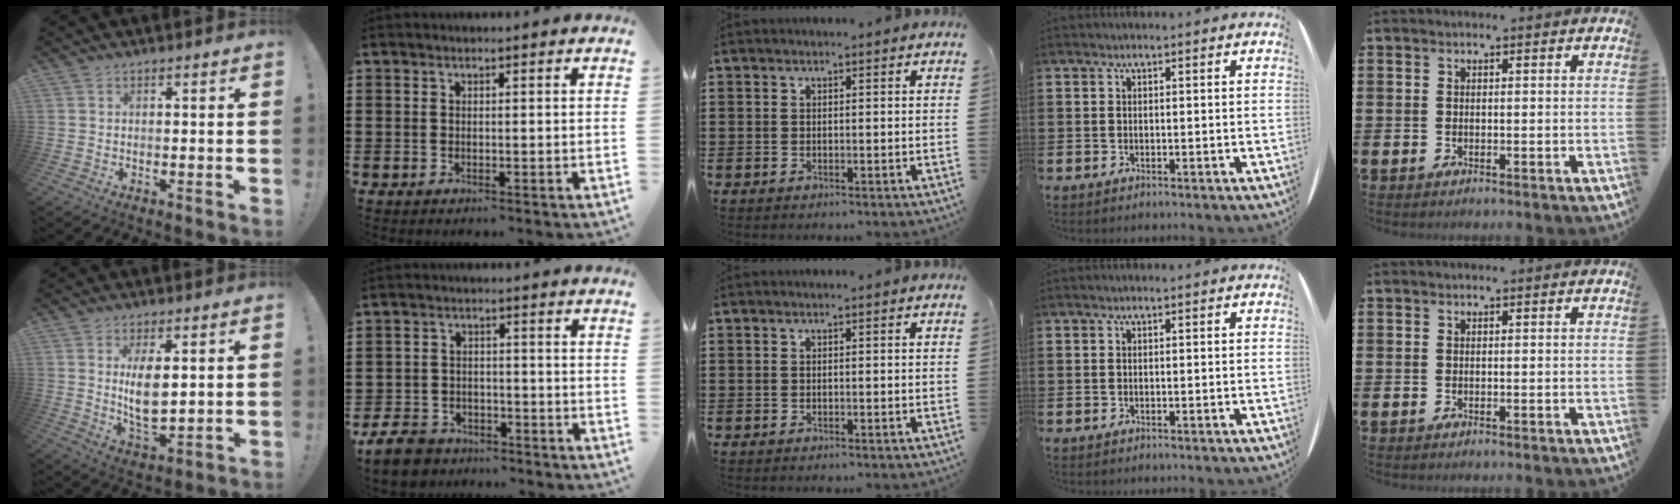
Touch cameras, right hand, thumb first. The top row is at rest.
{"thumb": {"total": 8.9, "force": [2.4, 4.0, 7.6], "torque": [-0.140, -0.021, 0.038]}, "index": {"total": 5.4, "force": [-4.9, 1.7, 1.4], "torque": [-0.042, 0.008, -0.100]}}